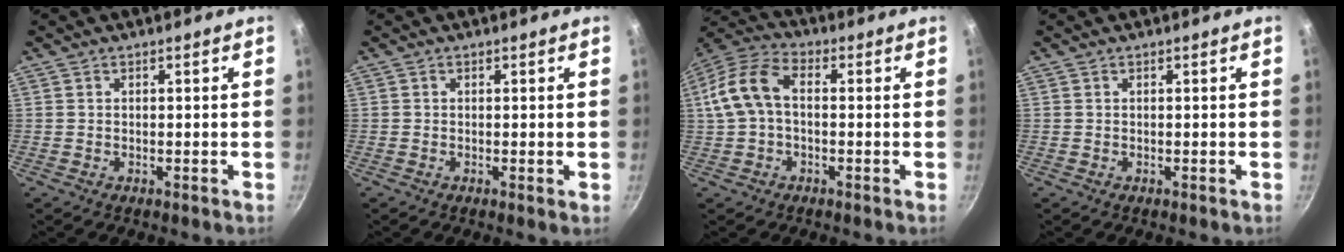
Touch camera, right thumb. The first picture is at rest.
{"total": 0.7, "force": [-0.1, 0.2, 0.7], "torque": [-0.011, -0.002, -0.003]}
{"total": 10.6, "force": [0.4, 6.6, 8.3], "torque": [-0.163, 0.034, -0.007]}
{"total": 0.0}